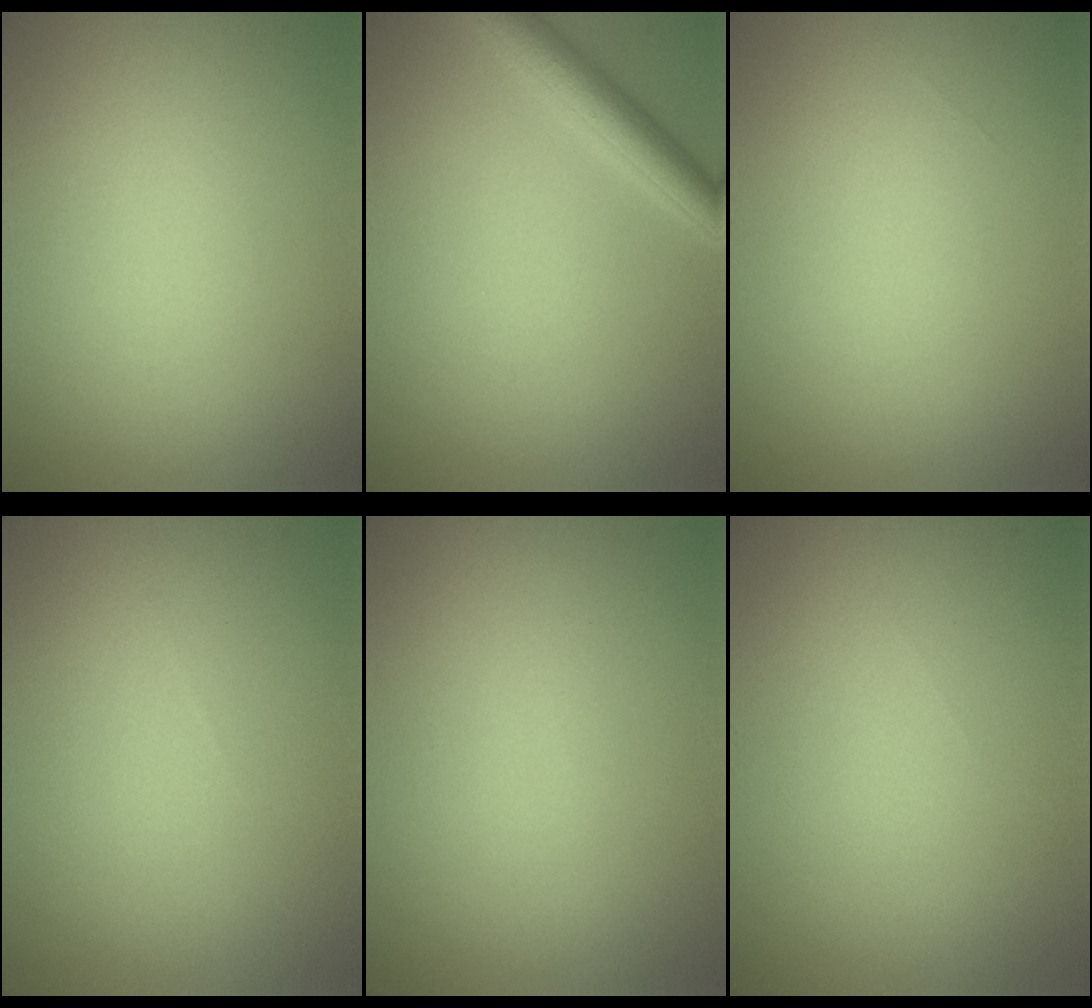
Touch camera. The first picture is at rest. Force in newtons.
{"total": 3.4, "press": 3.4, "slide": 0.1}
{"total": 0.0}
{"total": 0.0}
{"total": 0.0}
{"total": 0.0}